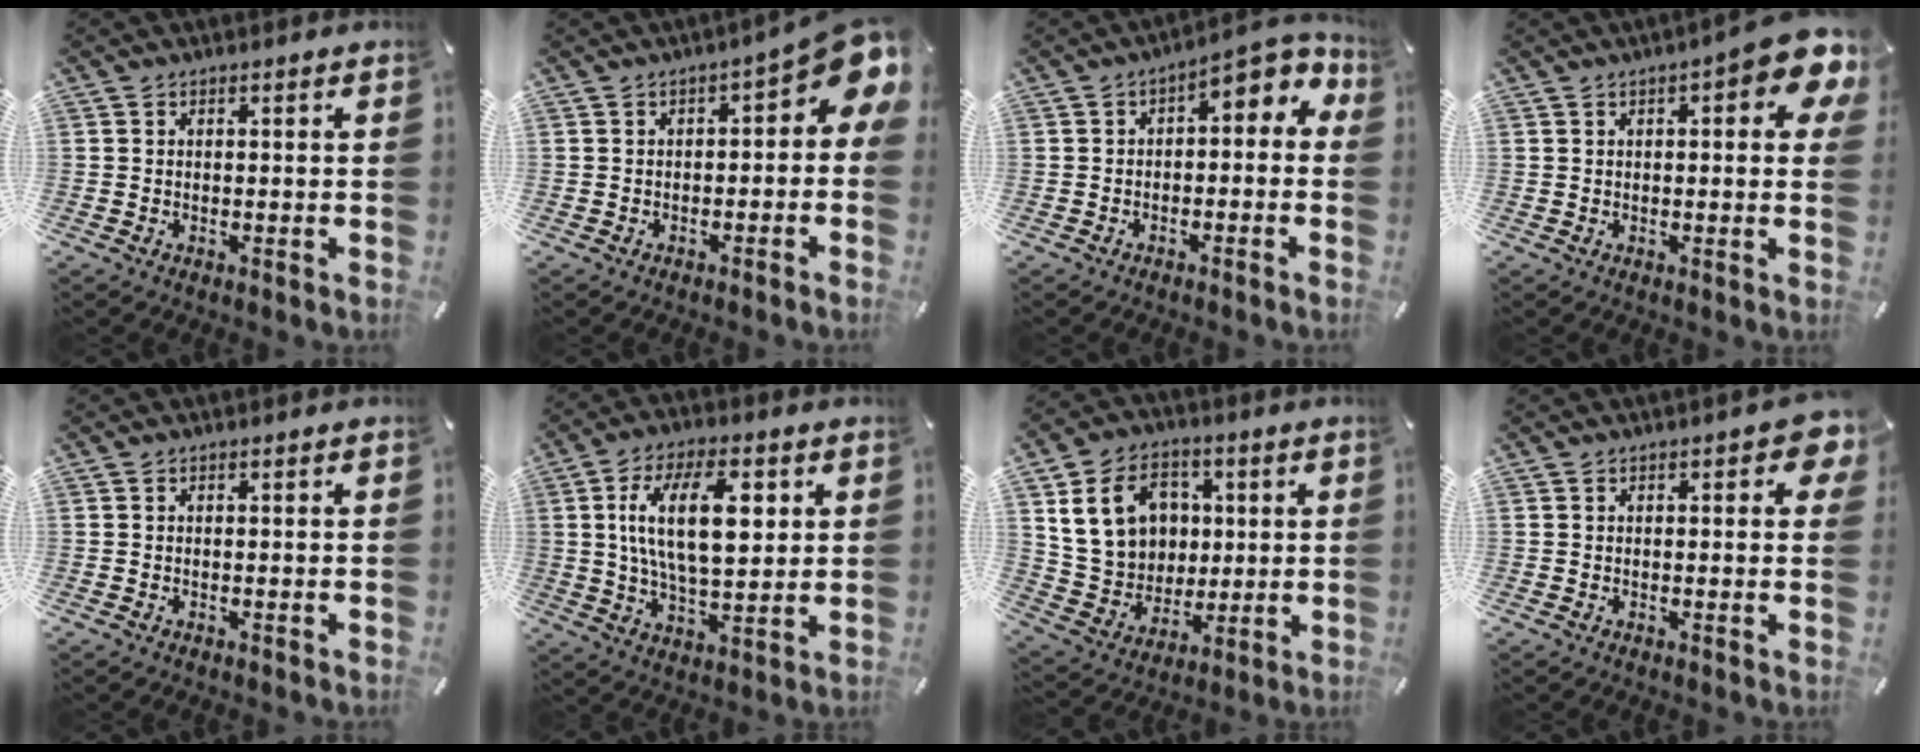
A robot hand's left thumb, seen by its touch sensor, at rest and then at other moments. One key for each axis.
{"total": 8.4, "fx": 2.5, "fy": 3.6, "fz": 7.1, "tx": -0.085, "ty": -0.025, "tz": 0.039}
{"total": 5.7, "fx": 1.1, "fy": 3.2, "fz": 4.5, "tx": -0.060, "ty": -0.016, "tz": 0.008}
{"total": 8.7, "fx": 3.2, "fy": 2.8, "fz": 7.5, "tx": -0.094, "ty": -0.016, "tz": 0.049}
{"total": 0.0}
{"total": 16.5, "fx": 4.2, "fy": 8.3, "fz": 13.6, "tx": -0.248, "ty": -0.001, "tz": 0.063}
{"total": 15.6, "fx": 4.0, "fy": 13.1, "fz": 7.3, "tx": -0.135, "ty": 0.002, "tz": 0.082}
{"total": 4.0, "fx": 1.0, "fy": 1.9, "fz": 3.3, "tx": -0.043, "ty": 0.000, "tz": 0.012}